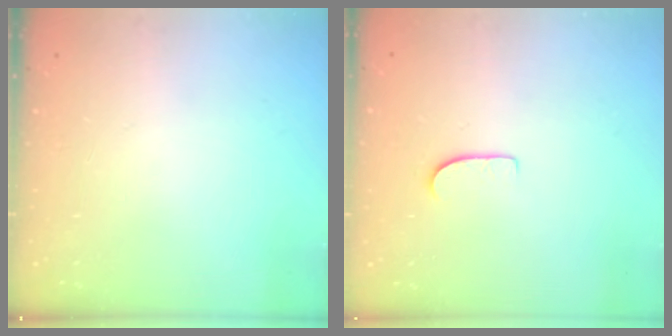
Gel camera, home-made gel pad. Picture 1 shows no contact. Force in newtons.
{"total": 6.1, "press": 6.1, "slide": 0.5}